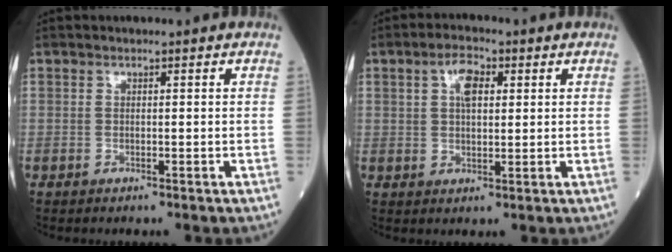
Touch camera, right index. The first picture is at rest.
{"total": 4.7, "force": [1.7, 2.2, 3.8], "torque": [-0.071, 0.012, 0.028]}